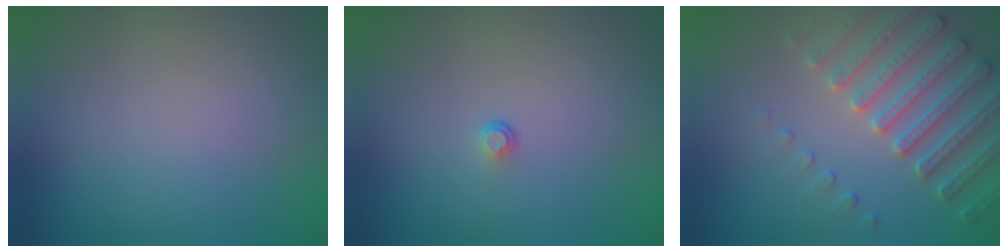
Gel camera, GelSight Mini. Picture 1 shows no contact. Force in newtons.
{"total": 0.5, "press": 0.3, "slide": 0.5}
{"total": 4.5, "press": 4.4, "slide": 1.2}